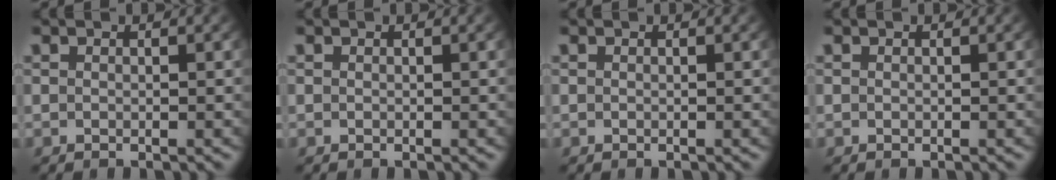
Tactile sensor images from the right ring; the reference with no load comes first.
{"total": 0.0}
{"total": 0.0}
{"total": 0.0}